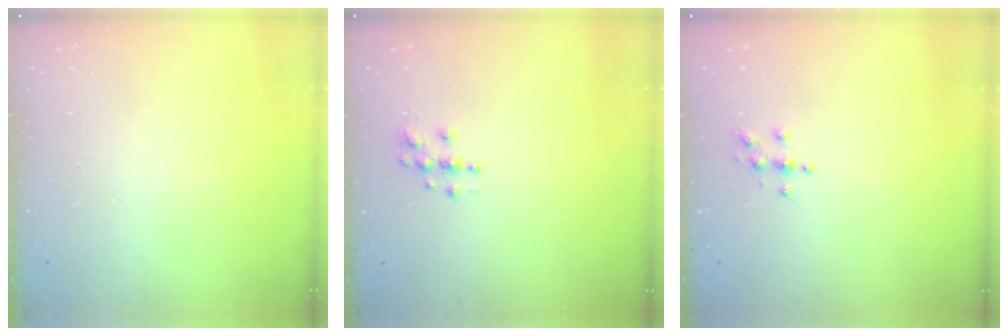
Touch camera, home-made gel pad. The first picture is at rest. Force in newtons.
{"total": 3.8, "press": 3.8, "slide": 0.4}
{"total": 3.8, "press": 3.8, "slide": 0.4}